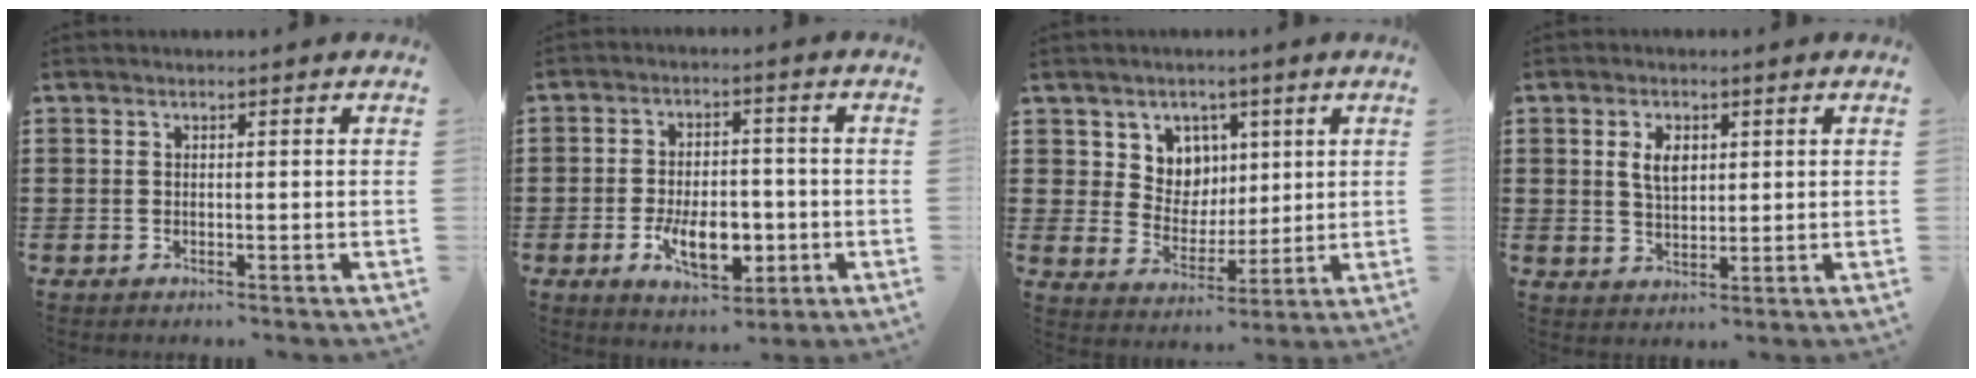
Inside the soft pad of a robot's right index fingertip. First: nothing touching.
{"total": 8.6, "force": [-2.7, 4.7, 6.6], "torque": [-0.113, -0.003, -0.048]}
{"total": 6.4, "force": [3.1, 5.6, 0.7], "torque": [-0.043, -0.005, 0.057]}
{"total": 4.1, "force": [1.2, 2.3, 3.2], "torque": [-0.061, 0.008, 0.018]}